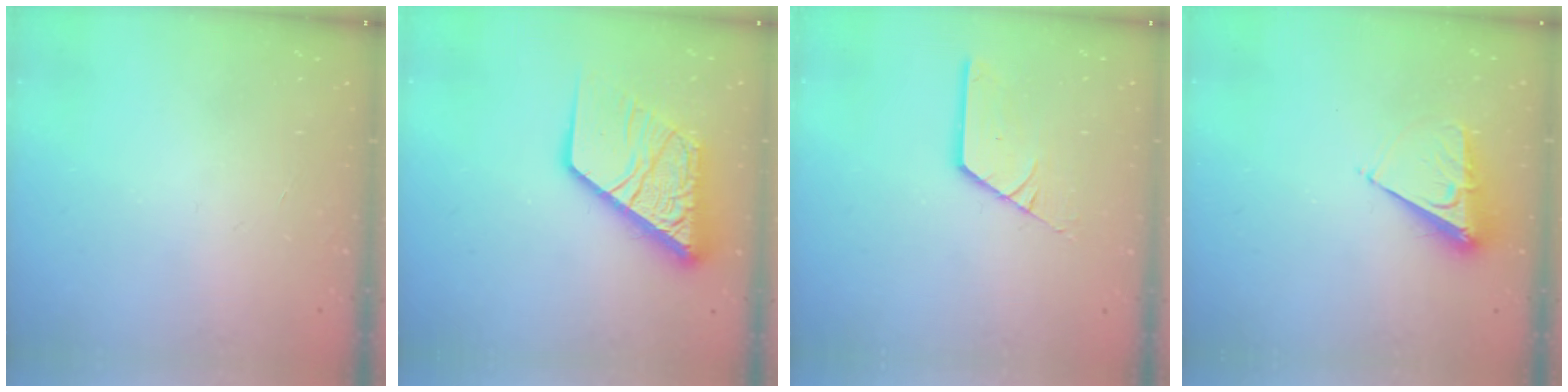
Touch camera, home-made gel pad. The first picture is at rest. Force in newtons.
{"total": 15.5, "press": 15.4, "slide": 1.9}
{"total": 5.3, "press": 5.2, "slide": 0.5}
{"total": 7.7, "press": 7.7, "slide": 0.4}